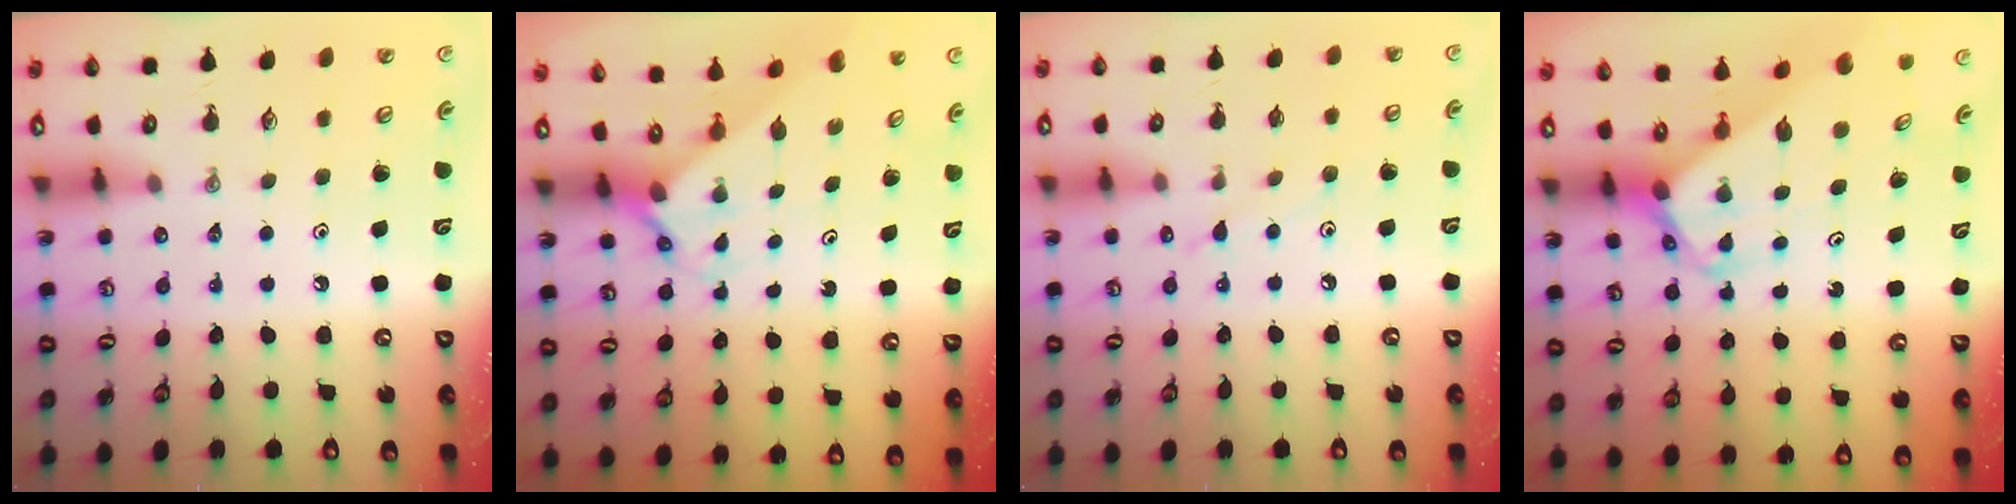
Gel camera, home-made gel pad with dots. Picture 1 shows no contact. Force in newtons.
{"total": 1.2, "press": 1.2, "slide": 0.1}
{"total": 5.8, "press": 5.8, "slide": 0.2}
{"total": 2.8, "press": 2.8, "slide": 0.2}